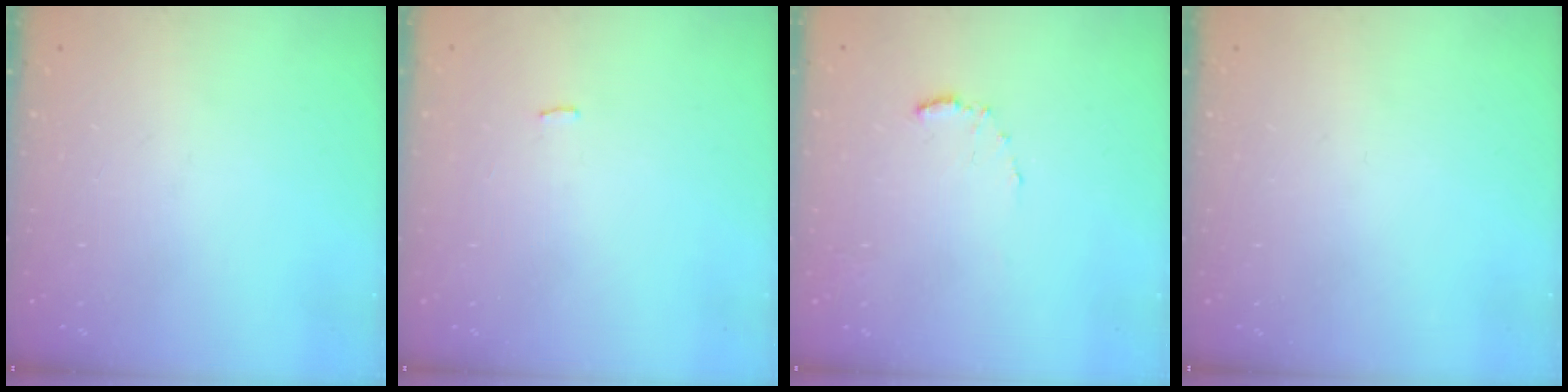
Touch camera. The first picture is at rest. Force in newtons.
{"total": 1.5, "press": 1.4, "slide": 0.3}
{"total": 4.6, "press": 4.6, "slide": 0.5}
{"total": 0.0}